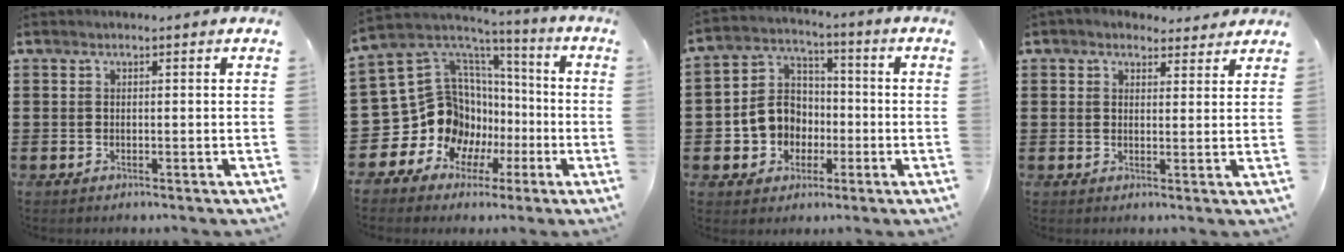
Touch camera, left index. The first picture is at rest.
{"total": 14.8, "force": [-2.9, 13.4, 5.4], "torque": [-0.153, -0.033, -0.027]}
{"total": 7.8, "force": [-1.7, 7.2, 2.5], "torque": [-0.088, 0.011, -0.034]}
{"total": 3.0, "force": [2.7, 1.2, 0.7], "torque": [-0.014, -0.007, 0.048]}